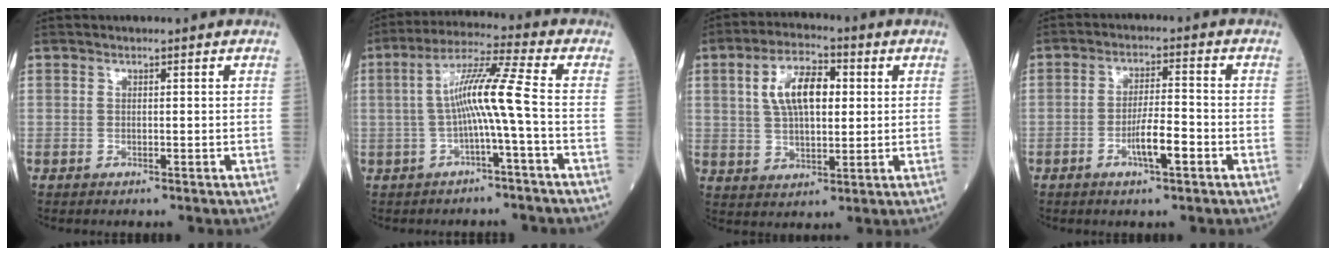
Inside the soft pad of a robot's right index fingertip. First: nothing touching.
{"total": 8.3, "force": [-1.2, -1.2, 8.1], "torque": [-0.151, 0.024, -0.021]}
{"total": 9.5, "force": [2.3, 4.2, 8.2], "torque": [-0.154, 0.019, 0.041]}
{"total": 5.5, "force": [-2.4, 0.7, 4.9], "torque": [-0.088, 0.001, -0.043]}